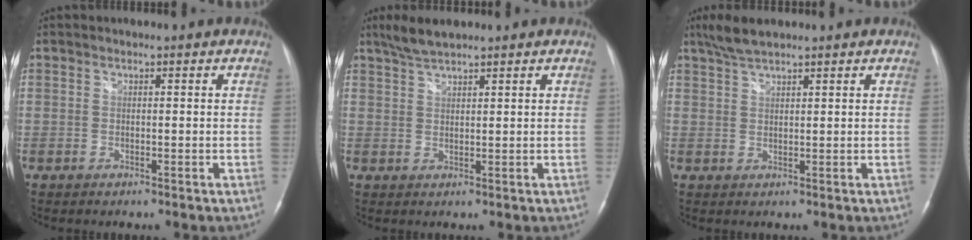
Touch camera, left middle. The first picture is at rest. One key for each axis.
{"total": 3.7, "fx": 3.2, "fy": 0.3, "fz": 1.8, "tx": -0.044, "ty": 0.007, "tz": 0.065}
{"total": 3.9, "fx": 3.3, "fy": 0.5, "fz": 2.0, "tx": -0.050, "ty": 0.009, "tz": 0.067}